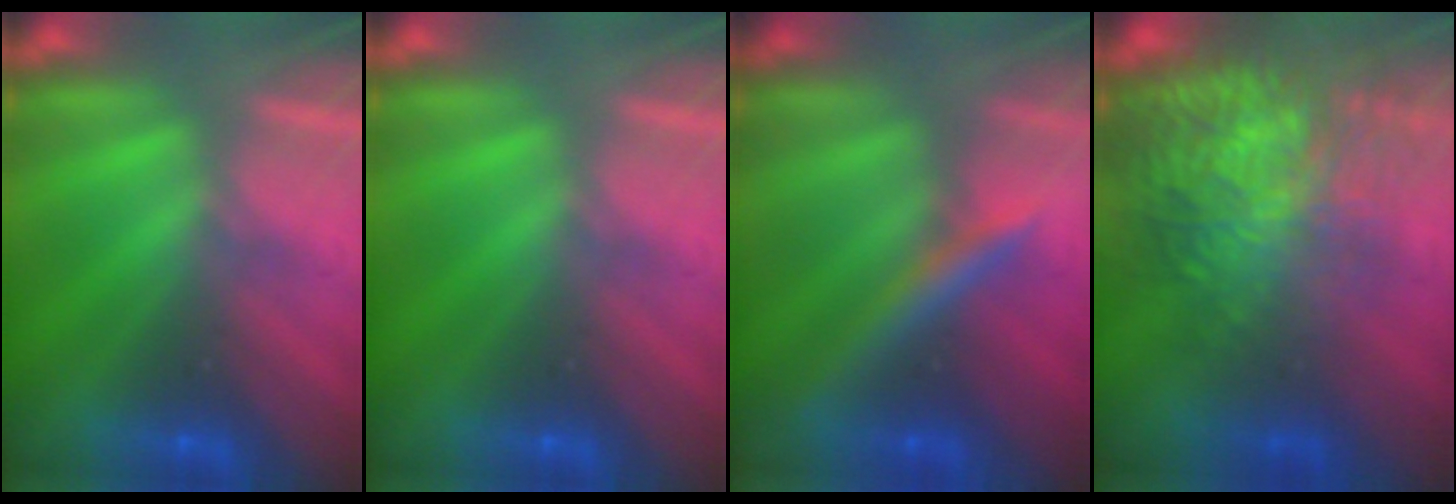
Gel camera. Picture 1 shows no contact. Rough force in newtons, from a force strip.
{"total": 0.0}
{"total": 2.4}
{"total": 7.2}